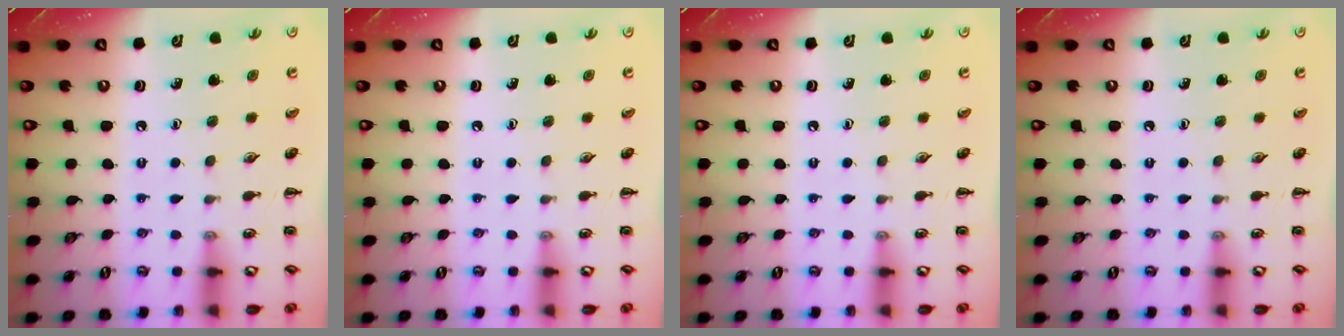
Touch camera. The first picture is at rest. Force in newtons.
{"total": 0.0}
{"total": 0.0}
{"total": 0.0}